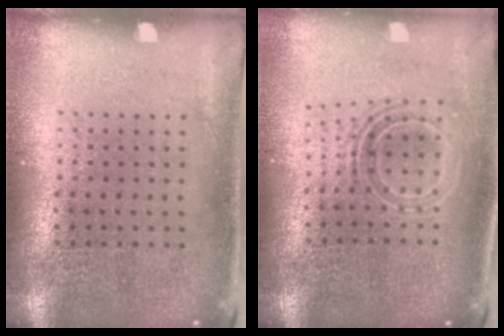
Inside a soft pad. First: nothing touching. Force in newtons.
{"total": 1.7, "press": 1.3, "slide": 1.1}